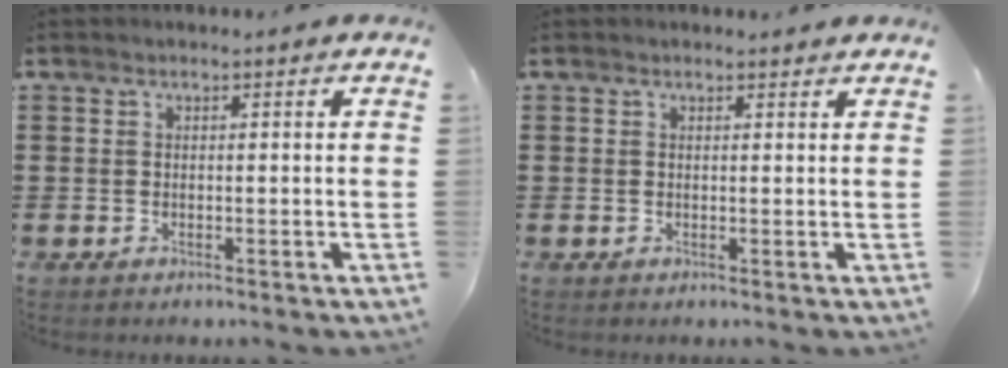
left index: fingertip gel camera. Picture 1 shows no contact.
{"total": 0.8, "force": [0.7, 0.1, 0.3], "torque": [-0.007, 0.000, 0.015]}